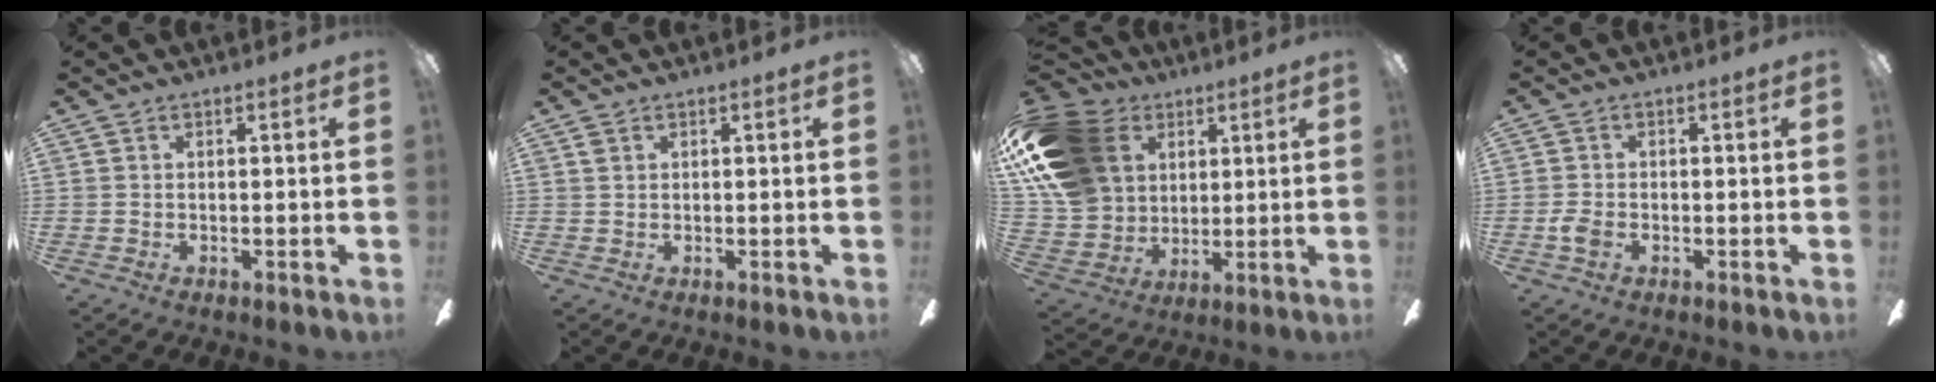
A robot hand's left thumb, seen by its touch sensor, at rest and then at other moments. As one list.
[{"total": 0.7, "force": [0.4, 0.6, 0.2], "torque": [0.003, -0.003, 0.006]}, {"total": 23.2, "force": [8.4, 17.4, 12.8], "torque": [-0.270, -0.022, 0.161]}, {"total": 2.9, "force": [-1.2, 1.7, 2.1], "torque": [-0.048, 0.000, -0.024]}]